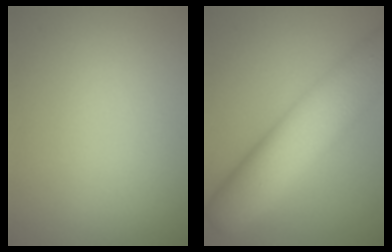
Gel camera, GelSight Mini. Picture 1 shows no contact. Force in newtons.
{"total": 11.0, "press": 11.0, "slide": 0.5}